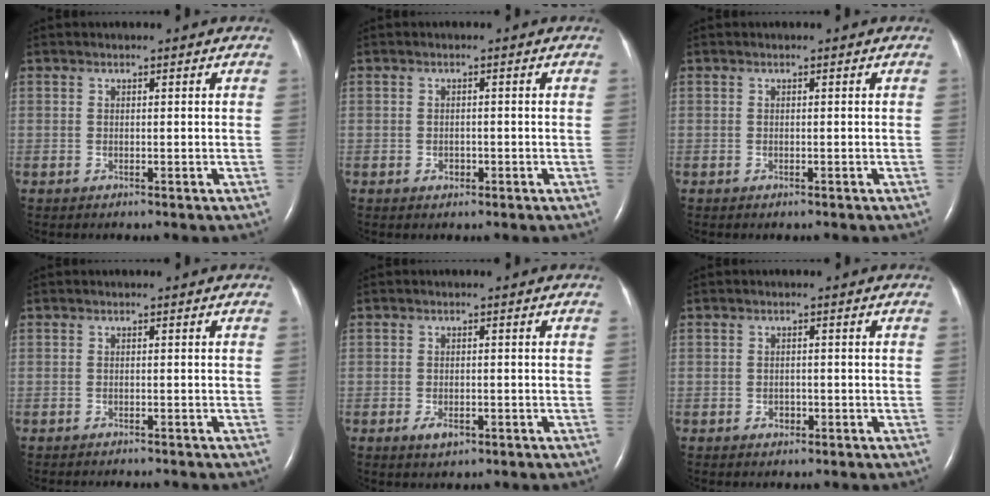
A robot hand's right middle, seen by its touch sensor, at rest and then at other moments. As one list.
[{"total": 1.1, "force": [-0.5, 0.8, 0.5], "torque": [-0.009, 0.002, -0.005]}, {"total": 0.0}, {"total": 3.1, "force": [-2.8, 0.6, 1.2], "torque": [-0.015, -0.004, -0.032]}, {"total": 2.4, "force": [-1.2, 1.3, 1.6], "torque": [-0.031, 0.000, -0.014]}, {"total": 1.2, "force": [-0.6, 0.9, 0.5], "torque": [-0.008, 0.003, -0.006]}]